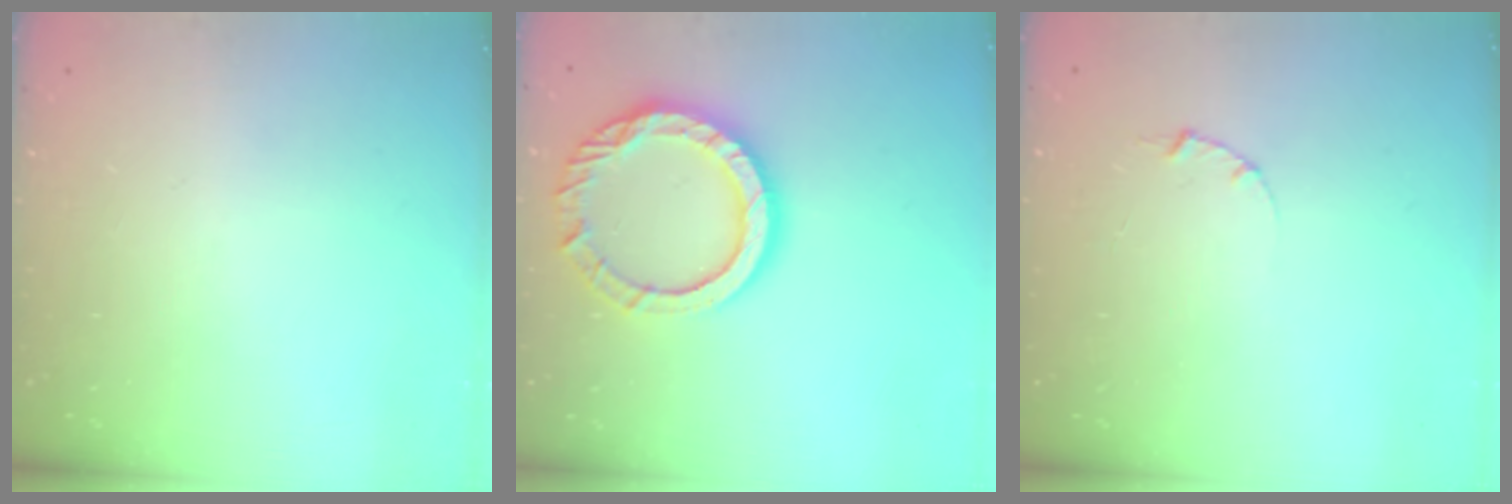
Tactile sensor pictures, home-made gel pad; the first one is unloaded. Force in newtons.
{"total": 13.9, "press": 13.9, "slide": 1.0}
{"total": 1.0, "press": 1.0, "slide": 0.3}